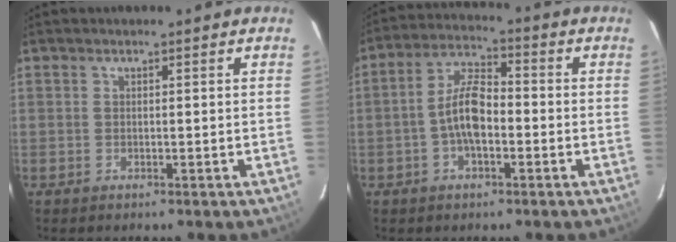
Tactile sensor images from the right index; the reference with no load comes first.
{"total": 7.8, "force": [-1.9, 3.3, 6.8], "torque": [-0.140, 0.015, -0.036]}